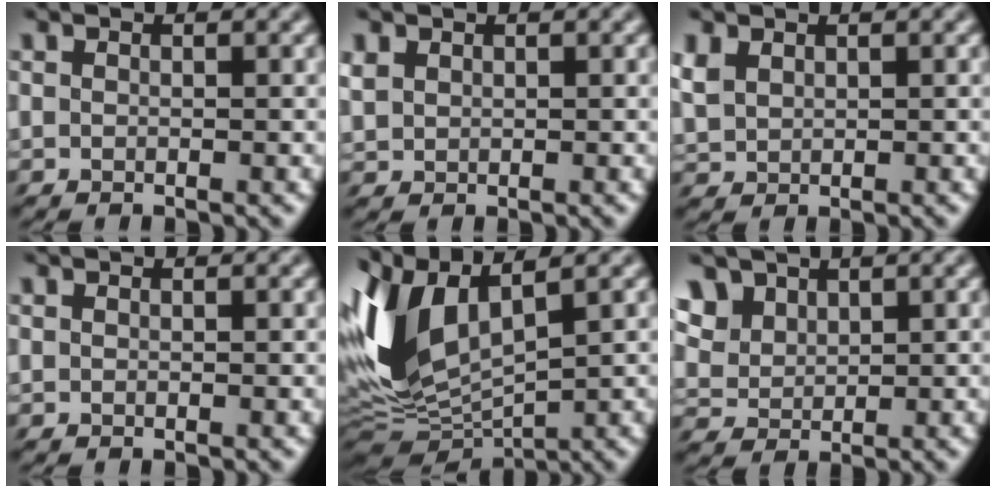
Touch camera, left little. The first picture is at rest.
{"total": 1.2, "force": [0.3, 0.8, 0.8], "torque": [-0.022, 0.002, 0.002]}
{"total": 1.7, "force": [0.5, 1.1, 1.3], "torque": [-0.033, 0.001, 0.006]}
{"total": 0.0}
{"total": 6.6, "force": [1.5, 2.4, 6.0], "torque": [-0.142, 0.005, 0.023]}
{"total": 3.3, "force": [1.7, 2.1, 1.9], "torque": [-0.059, 0.019, 0.028]}